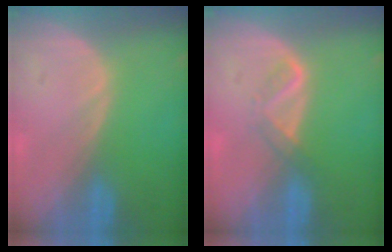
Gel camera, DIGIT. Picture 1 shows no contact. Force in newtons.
{"total": 2.4, "press": 2.4, "slide": 0.7}